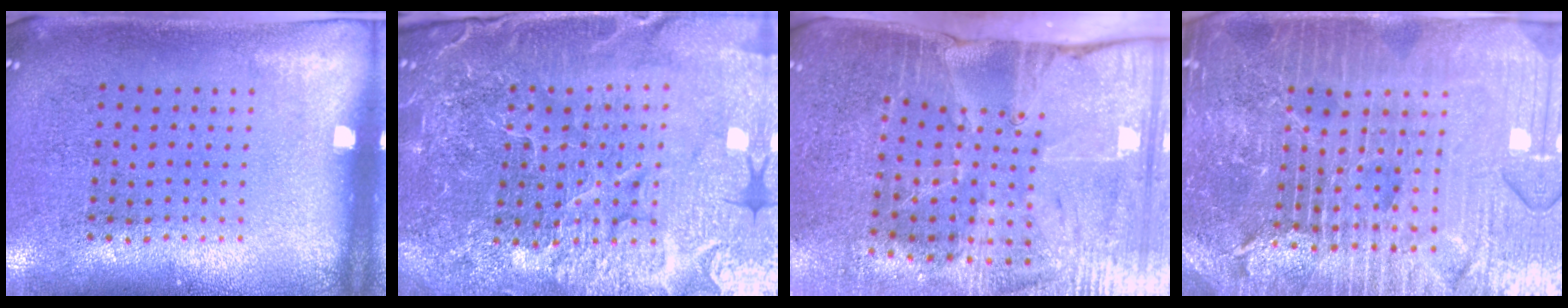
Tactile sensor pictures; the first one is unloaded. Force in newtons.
{"total": 6.2, "press": 5.5, "slide": 2.9}
{"total": 4.2, "press": 3.6, "slide": 2.2}
{"total": 5.9, "press": 5.3, "slide": 2.7}